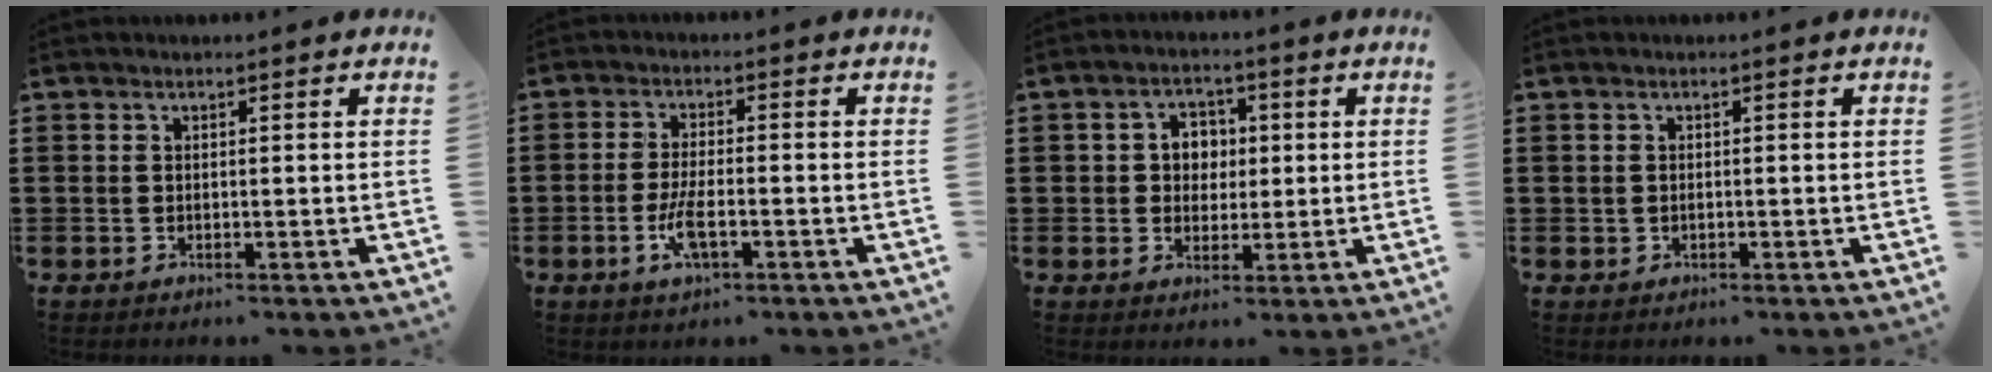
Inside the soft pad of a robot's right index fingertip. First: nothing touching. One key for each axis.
{"total": 4.9, "fx": -1.8, "fy": 1.5, "fz": 4.3, "tx": -0.092, "ty": -0.002, "tz": -0.037}
{"total": 4.3, "fx": 0.3, "fy": 3.9, "fz": 1.7, "tx": -0.042, "ty": 0.011, "tz": -0.001}
{"total": 0.6, "fx": 0.0, "fy": 0.5, "fz": 0.2, "tx": -0.006, "ty": 0.004, "tz": 0.000}